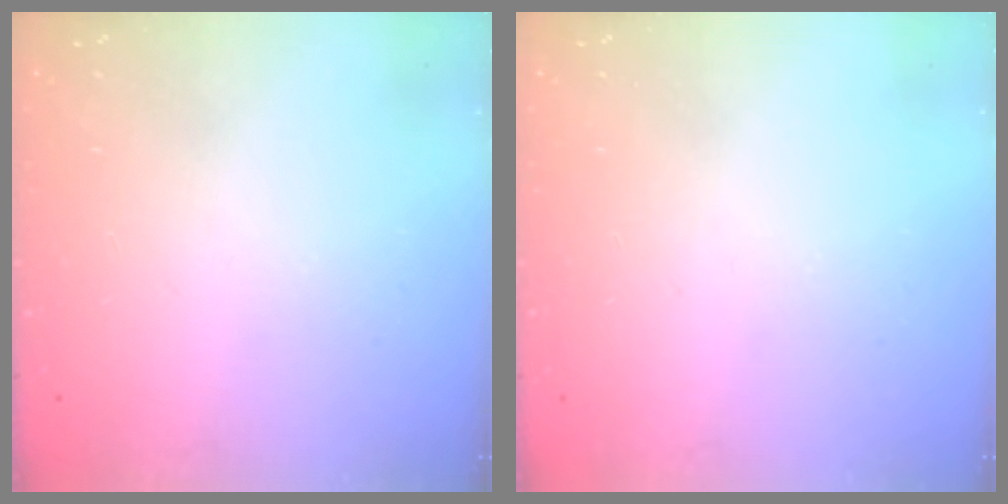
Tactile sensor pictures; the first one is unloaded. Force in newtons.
{"total": 0.0}